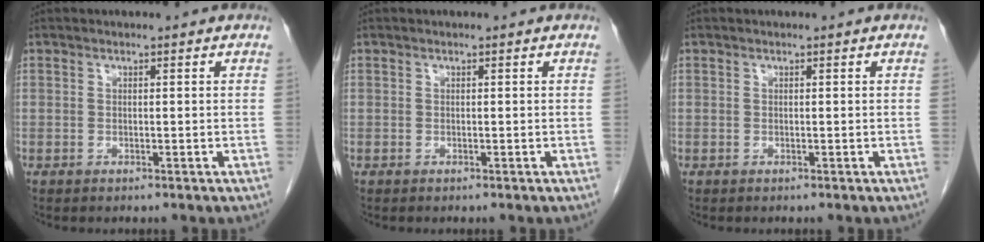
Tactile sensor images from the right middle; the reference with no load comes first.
{"total": 0.0}
{"total": 0.0}